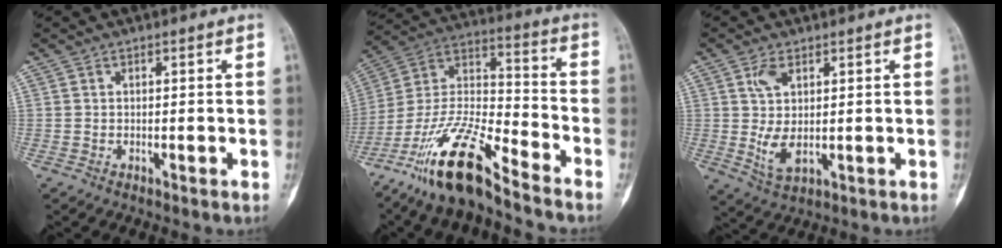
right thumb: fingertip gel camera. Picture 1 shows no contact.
{"total": 17.3, "force": [-12.7, 3.8, 11.1], "torque": [-0.215, 0.073, -0.237]}
{"total": 6.4, "force": [1.2, 3.2, 5.4], "torque": [-0.108, -0.006, 0.031]}